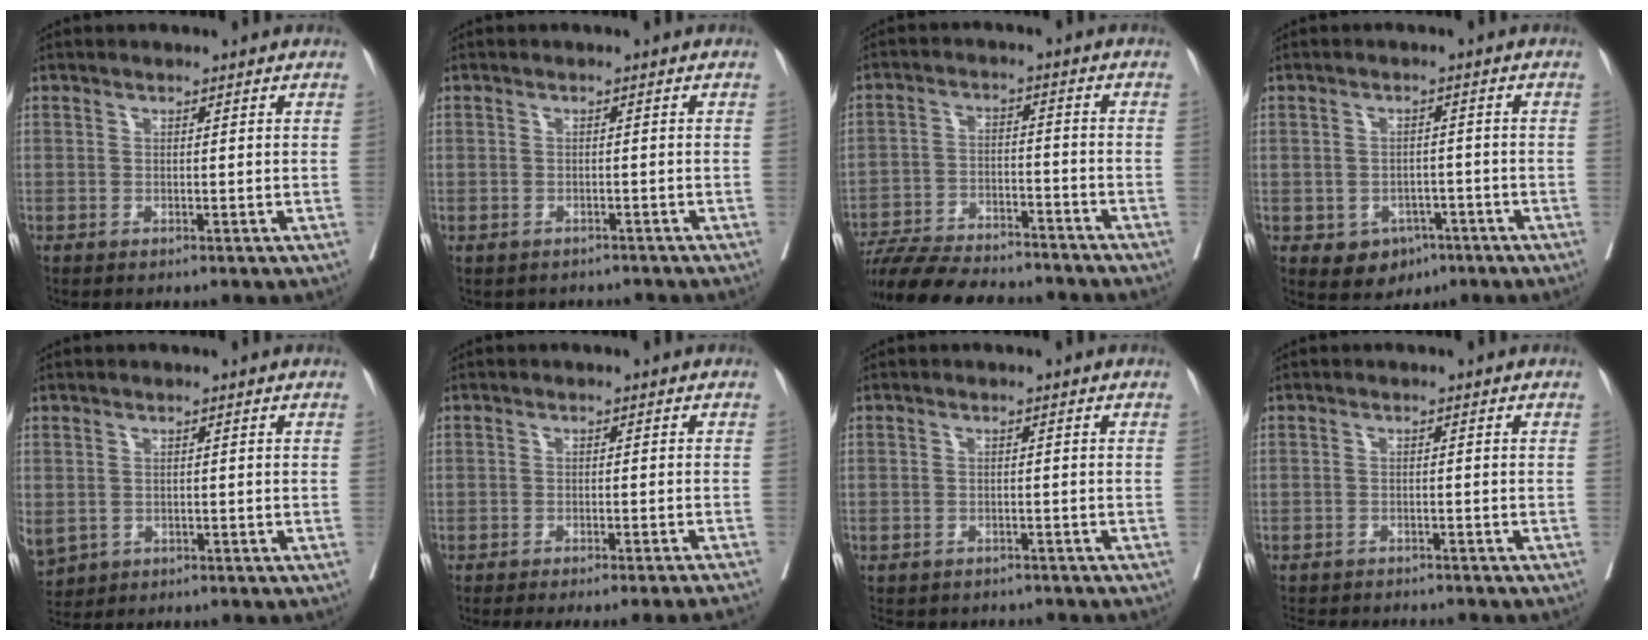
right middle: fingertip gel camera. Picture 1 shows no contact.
{"total": 3.2, "force": [-2.7, 1.6, 0.4], "torque": [-0.008, 0.008, -0.033]}
{"total": 15.7, "force": [-14.2, 3.0, 6.0], "torque": [-0.102, -0.002, -0.216]}
{"total": 5.1, "force": [-2.4, 4.0, 2.0], "torque": [-0.023, 0.005, -0.024]}
{"total": 7.5, "force": [-2.5, 6.4, 3.1], "torque": [-0.097, -0.004, -0.029]}
{"total": 12.5, "force": [-11.6, -0.9, 4.7], "torque": [-0.046, -0.028, -0.145]}
{"total": 8.2, "force": [-7.2, 3.3, 1.9], "torque": [-0.035, -0.001, -0.089]}
{"total": 8.3, "force": [-7.8, 1.7, 2.2], "torque": [-0.033, -0.003, -0.107]}